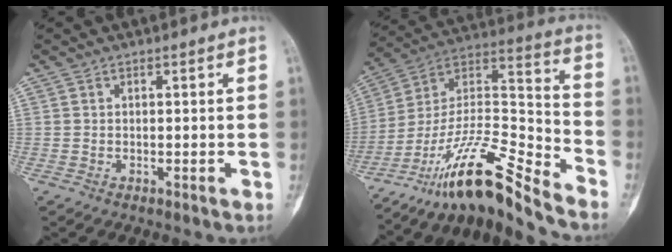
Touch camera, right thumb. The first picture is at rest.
{"total": 18.2, "force": [-15.2, 1.8, 9.8], "torque": [-0.172, 0.114, -0.275]}